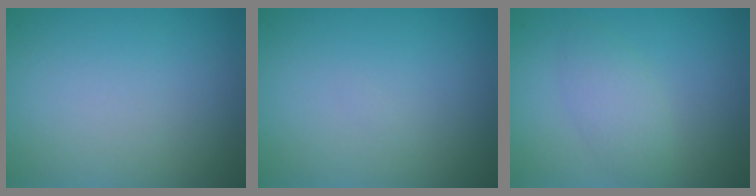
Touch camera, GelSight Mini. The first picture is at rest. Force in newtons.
{"total": 0.0}
{"total": 2.1, "press": 2.1, "slide": 0.1}